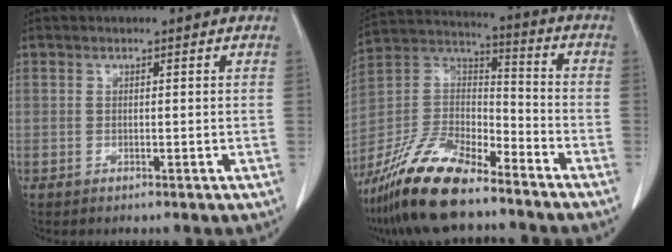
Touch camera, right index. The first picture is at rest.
{"total": 17.2, "force": [-13.4, 4.7, 9.7], "torque": [-0.206, -0.002, -0.253]}